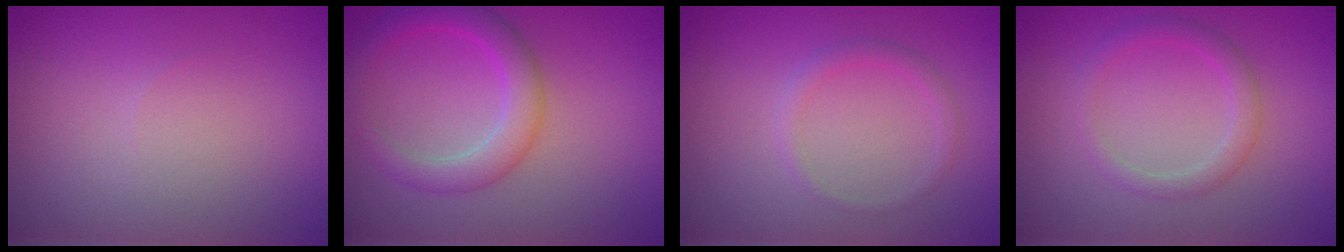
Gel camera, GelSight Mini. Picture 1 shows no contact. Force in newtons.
{"total": 3.5, "press": 3.5, "slide": 0.1}
{"total": 1.2, "press": 1.2, "slide": 0.0}
{"total": 1.9, "press": 1.9, "slide": 0.1}